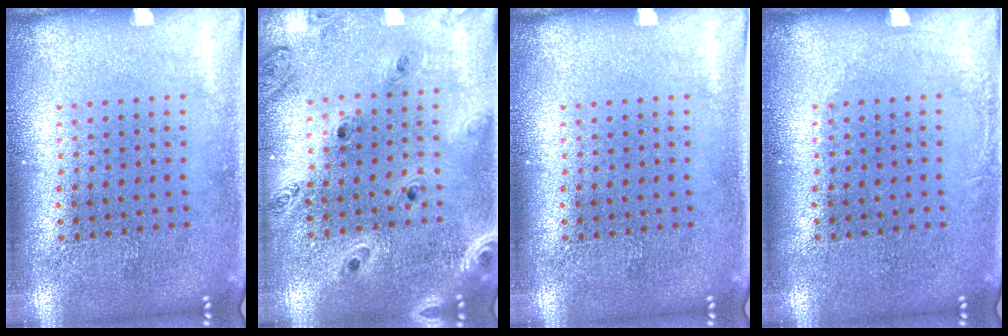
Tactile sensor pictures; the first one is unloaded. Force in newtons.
{"total": 1.3, "press": 1.3, "slide": 0.1}
{"total": 0.0}
{"total": 0.7, "press": 0.7, "slide": 0.1}